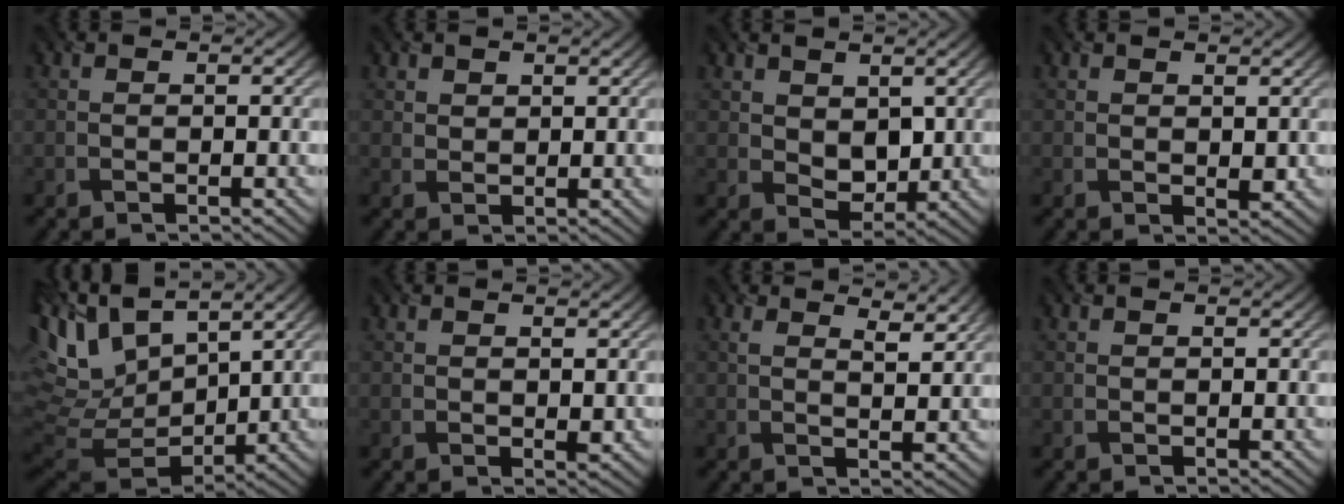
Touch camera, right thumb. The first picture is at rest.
{"total": 1.8, "force": [1.3, 1.1, 0.5], "torque": [-0.014, -0.001, 0.029]}
{"total": 4.5, "force": [1.6, 3.2, 2.8], "torque": [-0.065, -0.011, 0.031]}
{"total": 1.7, "force": [1.0, 0.9, 1.1], "torque": [-0.021, -0.006, 0.022]}
{"total": 11.5, "force": [5.1, 6.3, 8.1], "torque": [-0.210, 0.006, 0.096]}
{"total": 1.5, "force": [0.9, 0.7, 0.9], "torque": [-0.018, -0.005, 0.021]}
{"total": 5.2, "force": [4.0, 1.5, 3.0], "torque": [-0.056, -0.008, 0.068]}
{"total": 0.5, "force": [0.5, 0.2, 0.0], "torque": [-0.001, 0.000, 0.010]}